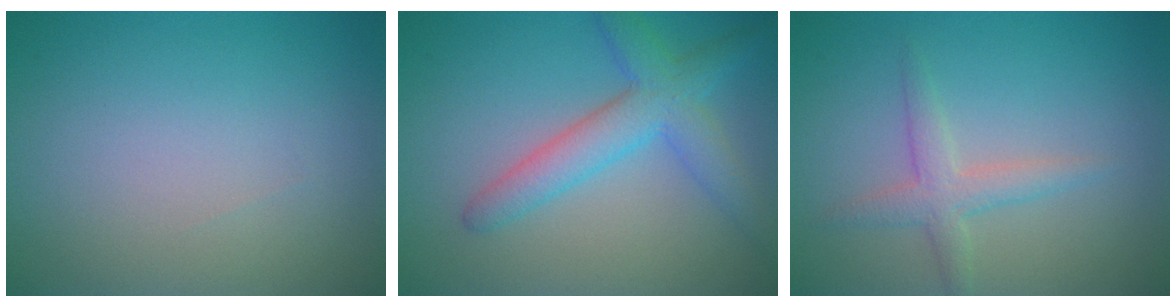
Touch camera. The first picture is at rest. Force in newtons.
{"total": 4.6, "press": 4.6, "slide": 0.2}
{"total": 2.4, "press": 2.4, "slide": 0.1}